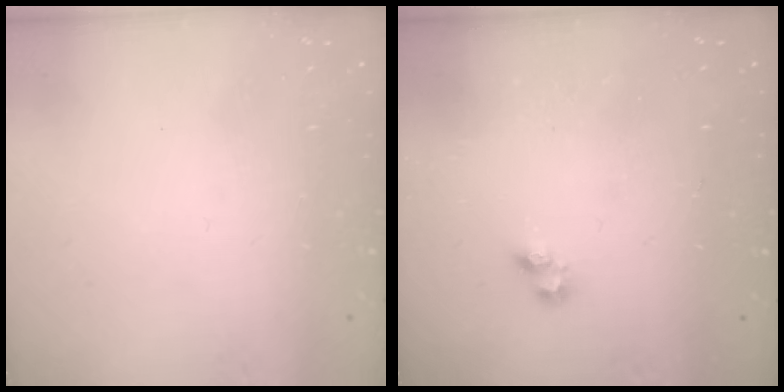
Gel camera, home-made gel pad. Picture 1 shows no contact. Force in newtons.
{"total": 0.9, "press": 0.4, "slide": 0.8}